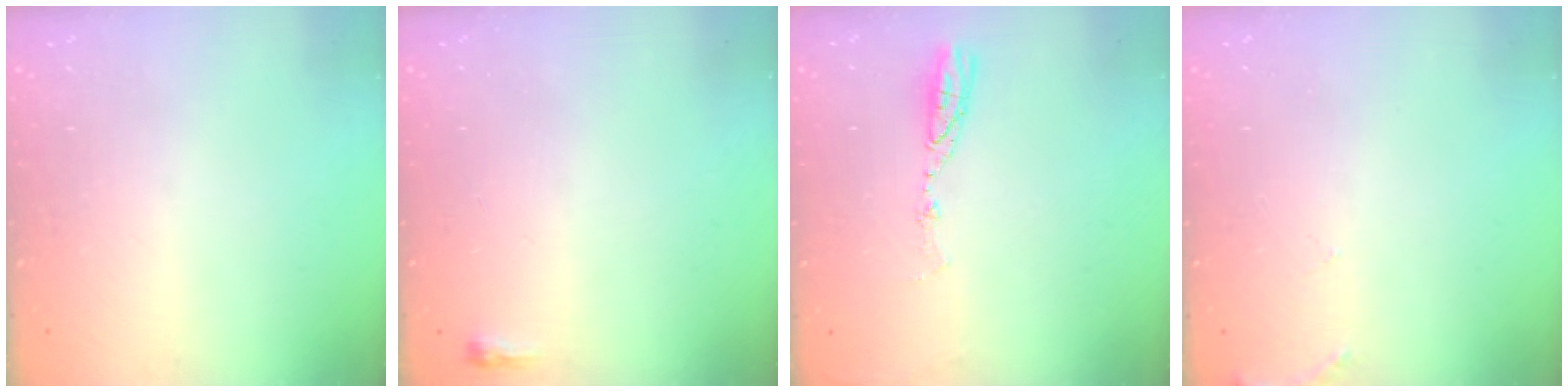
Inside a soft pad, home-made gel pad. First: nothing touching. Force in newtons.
{"total": 2.3, "press": 2.2, "slide": 0.7}
{"total": 5.0, "press": 5.0, "slide": 0.6}
{"total": 5.6, "press": 5.4, "slide": 1.3}